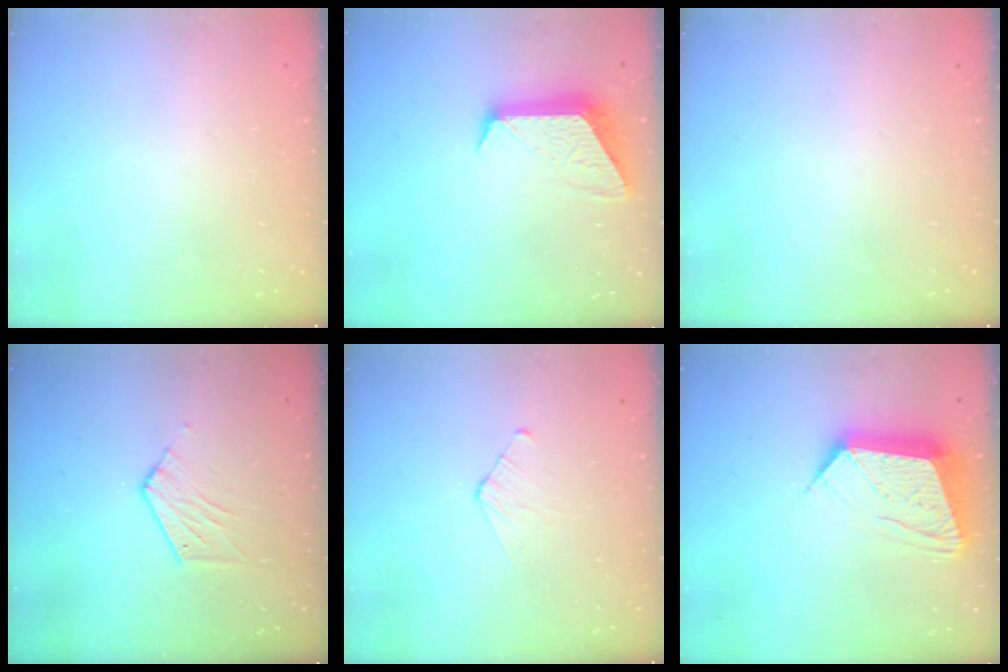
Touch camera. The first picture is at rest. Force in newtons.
{"total": 10.4, "press": 10.4, "slide": 0.9}
{"total": 0.0}
{"total": 5.8, "press": 5.8, "slide": 0.5}
{"total": 2.8, "press": 2.7, "slide": 0.3}
{"total": 14.3, "press": 14.2, "slide": 1.1}